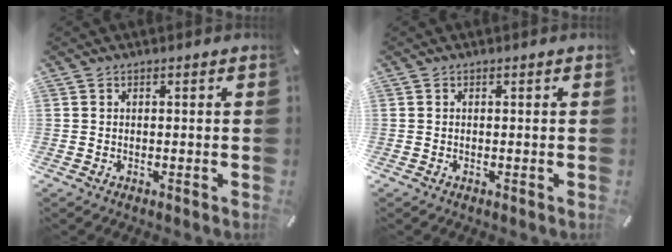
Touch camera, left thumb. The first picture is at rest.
{"total": 0.0}